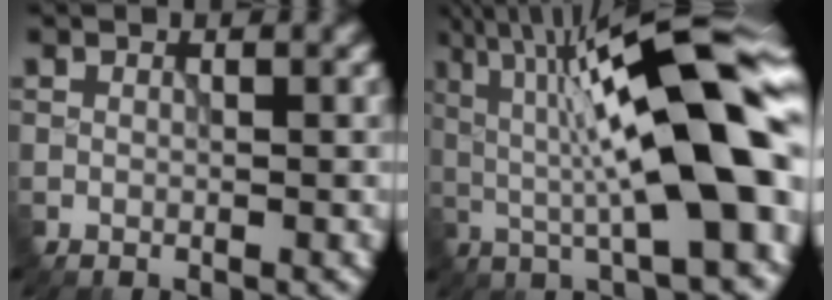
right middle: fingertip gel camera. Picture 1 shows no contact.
{"total": 15.3, "force": [0.6, 3.5, 14.9], "torque": [-0.208, 0.033, -0.006]}